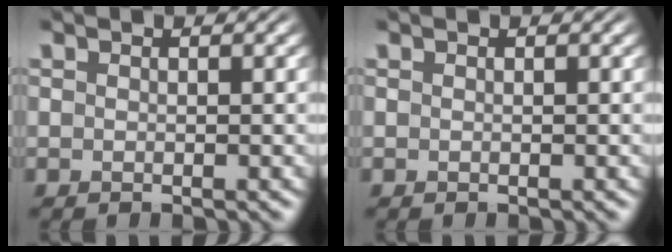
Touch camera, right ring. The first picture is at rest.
{"total": 0.0}